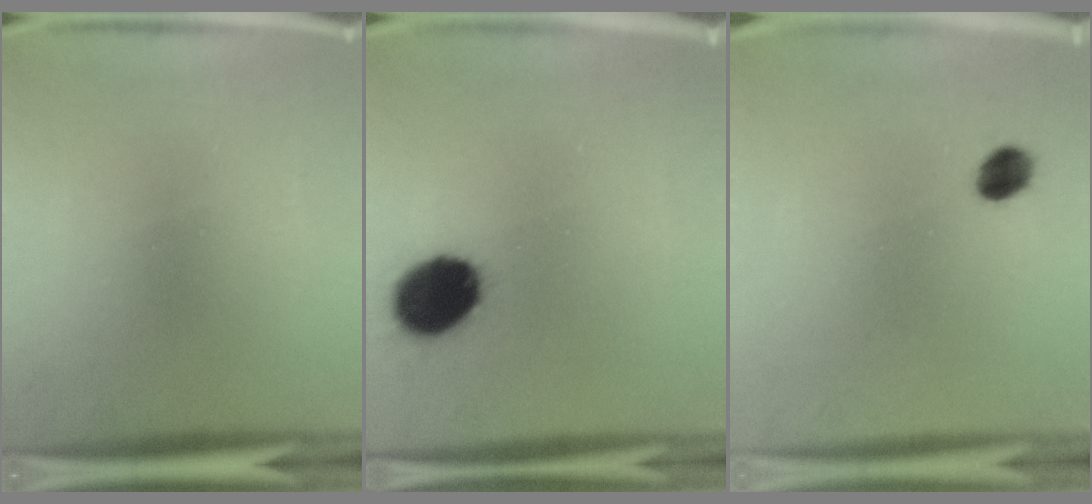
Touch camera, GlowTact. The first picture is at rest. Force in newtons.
{"total": 14.0}
{"total": 3.8}